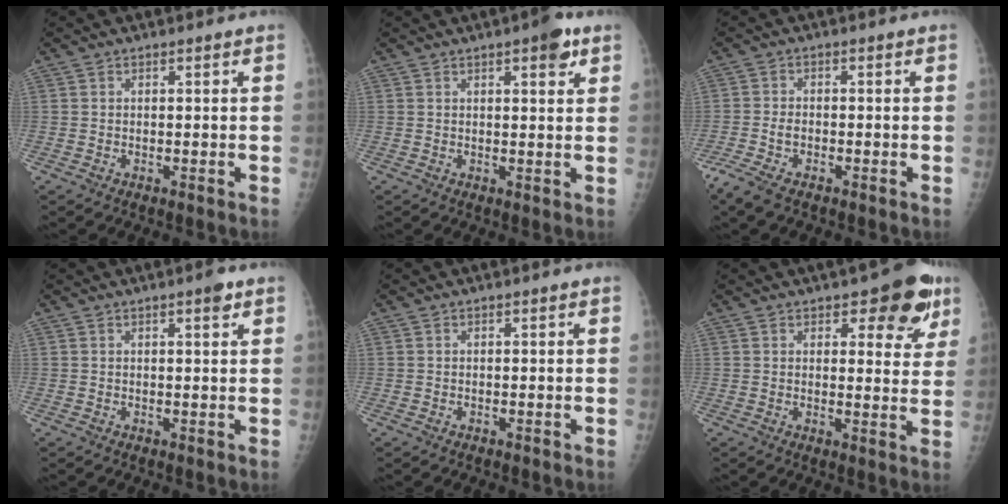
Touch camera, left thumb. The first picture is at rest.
{"total": 4.5, "force": [2.4, 1.5, 3.4], "torque": [-0.036, -0.008, 0.027]}
{"total": 5.2, "force": [-3.3, 2.2, 3.4], "torque": [-0.090, 0.005, -0.062]}
{"total": 2.1, "force": [1.3, 0.5, 1.6], "torque": [-0.020, -0.005, 0.015]}
{"total": 0.0}
{"total": 9.4, "force": [5.4, 4.4, 6.4], "torque": [-0.036, -0.022, 0.065]}